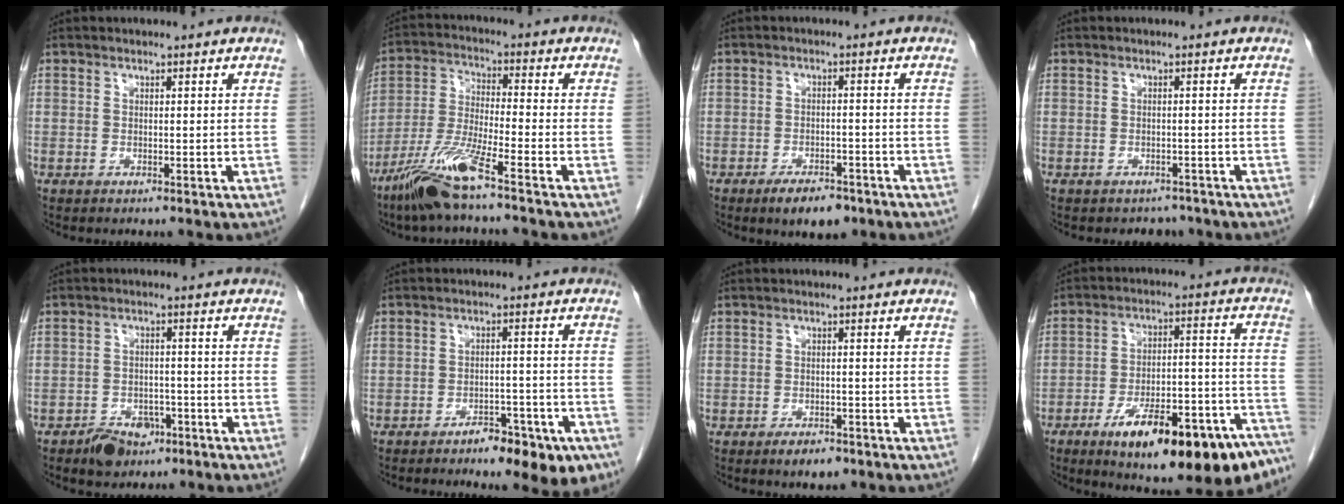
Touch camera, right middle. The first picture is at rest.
{"total": 9.9, "force": [-6.8, -0.1, 7.1], "torque": [-0.153, -0.026, -0.139]}
{"total": 5.5, "force": [-3.8, 2.3, 3.3], "torque": [-0.053, 0.000, -0.055]}
{"total": 2.9, "force": [-2.5, 1.6, -0.1], "torque": [-0.002, 0.004, -0.035]}
{"total": 5.1, "force": [-3.4, 3.3, 1.9], "torque": [-0.029, 0.007, -0.048]}
{"total": 8.8, "force": [-5.5, 2.8, 6.2], "torque": [-0.066, 0.007, -0.074]}
{"total": 3.1, "force": [-2.2, 1.3, 1.8], "torque": [-0.030, -0.001, -0.027]}
{"total": 22.8, "force": [-15.3, 5.5, 16.0], "torque": [-0.157, 0.040, -0.221]}